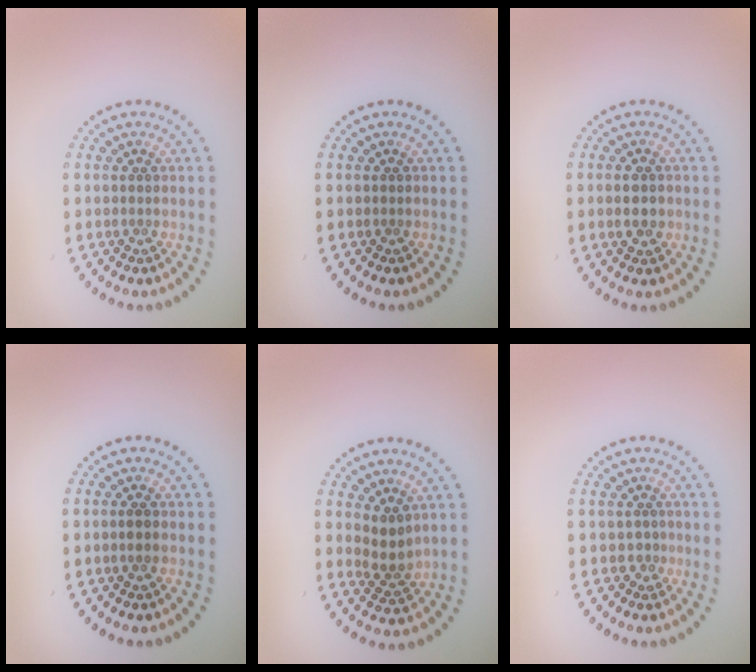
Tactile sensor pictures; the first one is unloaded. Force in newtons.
{"total": 0.0}
{"total": 2.6, "press": 2.6, "slide": 0.1}
{"total": 1.0, "press": 0.9, "slide": 0.4}
{"total": 2.2, "press": 1.9, "slide": 1.2}
{"total": 0.5, "press": 0.2, "slide": 0.5}